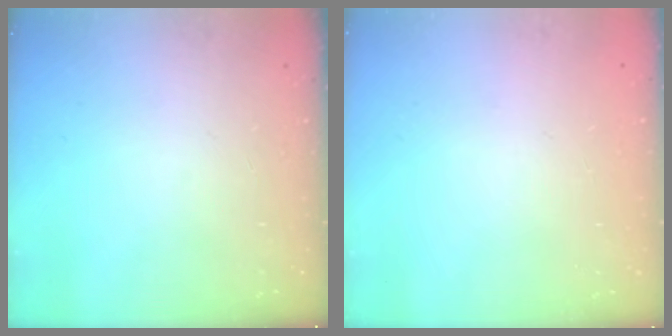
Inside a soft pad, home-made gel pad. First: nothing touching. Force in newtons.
{"total": 0.0}